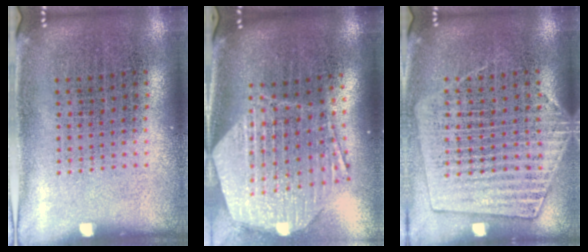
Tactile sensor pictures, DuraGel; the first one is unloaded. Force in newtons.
{"total": 2.9, "press": 2.3, "slide": 1.8}
{"total": 1.4, "press": 1.3, "slide": 0.5}